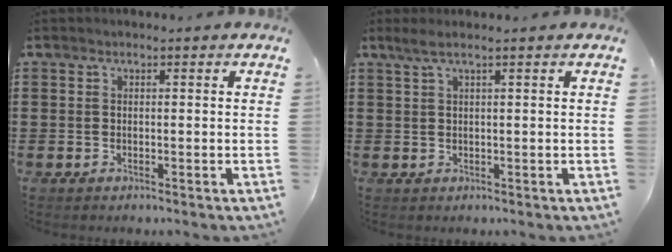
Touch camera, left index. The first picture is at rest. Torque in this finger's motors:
{"motor_torque": [0.13, -0.04, 0.06, 0.00]}